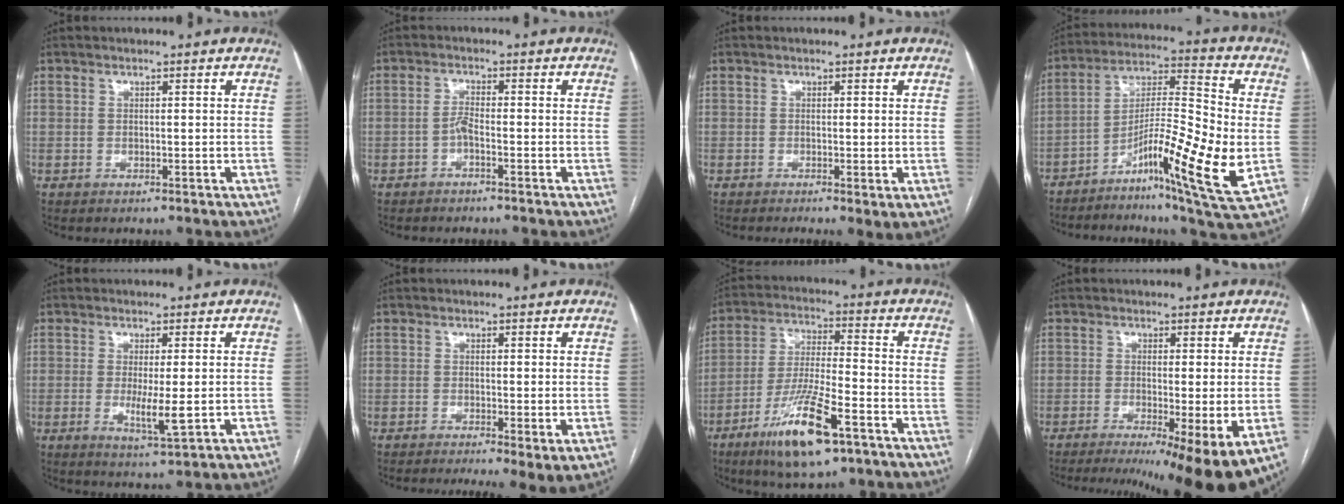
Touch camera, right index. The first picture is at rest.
{"total": 1.9, "force": [-1.0, 0.2, 1.5], "torque": [-0.030, 0.003, -0.021]}
{"total": 1.9, "force": [-0.5, 0.3, 1.8], "torque": [-0.027, -0.008, -0.008]}
{"total": 17.1, "force": [-4.9, 1.1, 16.3], "torque": [-0.298, -0.006, -0.083]}
{"total": 4.8, "force": [-0.5, 0.6, 4.8], "torque": [-0.086, -0.012, -0.002]}
{"total": 6.2, "force": [-3.1, 1.2, 5.2], "torque": [-0.072, -0.014, -0.051]}
{"total": 13.9, "force": [-8.0, 2.3, 11.2], "torque": [-0.218, -0.023, -0.138]}
{"total": 13.1, "force": [-7.6, 1.0, 10.6], "torque": [-0.114, -0.030, -0.109]}